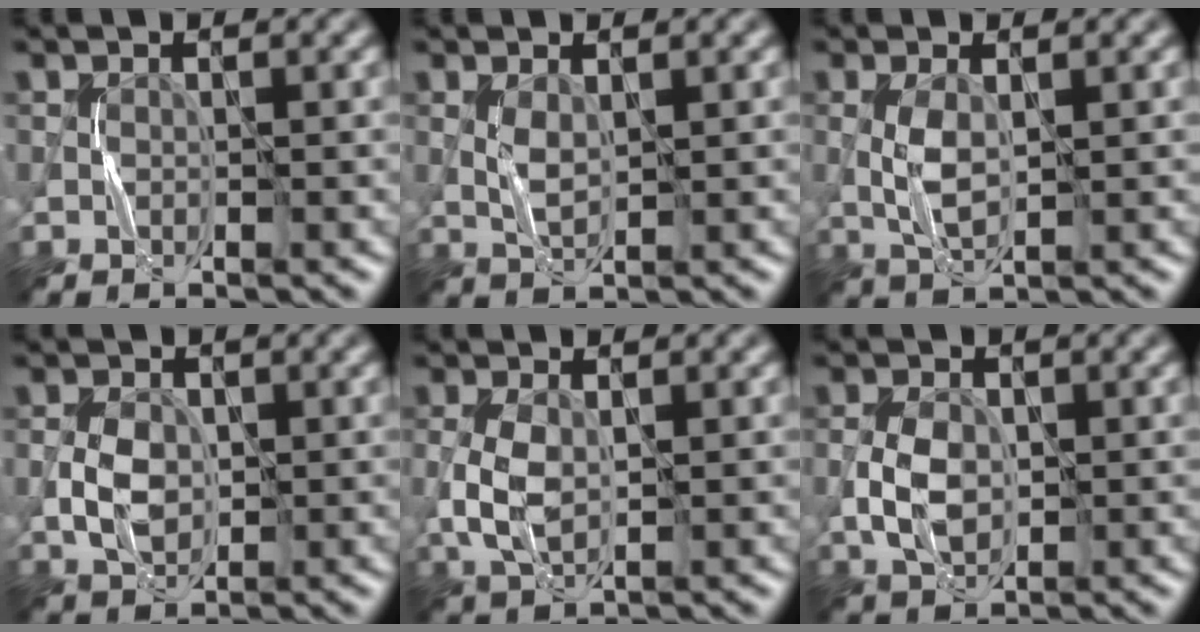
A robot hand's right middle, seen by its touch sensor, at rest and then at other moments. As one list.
[{"total": 1.6, "force": [0.6, 0.7, 1.3], "torque": [-0.031, 0.000, 0.016]}, {"total": 2.6, "force": [0.3, 1.1, 2.3], "torque": [-0.054, 0.000, 0.011]}, {"total": 3.0, "force": [0.0, 2.2, 2.0], "torque": [-0.041, 0.002, 0.001]}, {"total": 3.7, "force": [0.1, 2.3, 2.9], "torque": [-0.076, -0.004, 0.007]}, {"total": 3.5, "force": [-0.1, 2.5, 2.6], "torque": [-0.054, 0.001, -0.001]}]